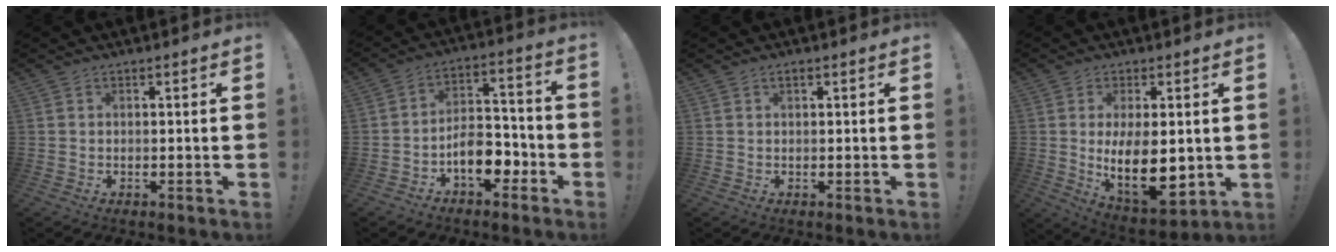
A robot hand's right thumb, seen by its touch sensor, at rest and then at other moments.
{"total": 10.7, "force": [-5.0, 6.7, 6.7], "torque": [-0.098, 0.031, -0.081]}
{"total": 1.1, "force": [0.6, 0.5, 0.7], "torque": [-0.014, 0.001, 0.012]}
{"total": 15.0, "force": [0.1, 7.2, 13.1], "torque": [-0.233, -0.022, 0.012]}